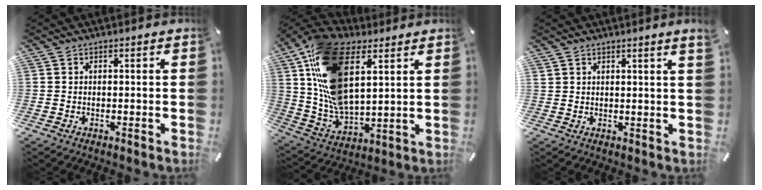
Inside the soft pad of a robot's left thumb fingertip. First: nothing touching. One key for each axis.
{"total": 21.8, "fx": 9.2, "fy": 12.6, "fz": 15.2, "tx": -0.331, "ty": -0.038, "tz": 0.162}
{"total": 1.8, "fx": 1.5, "fy": -0.2, "fz": 1.0, "tx": -0.020, "ty": -0.003, "tz": 0.027}